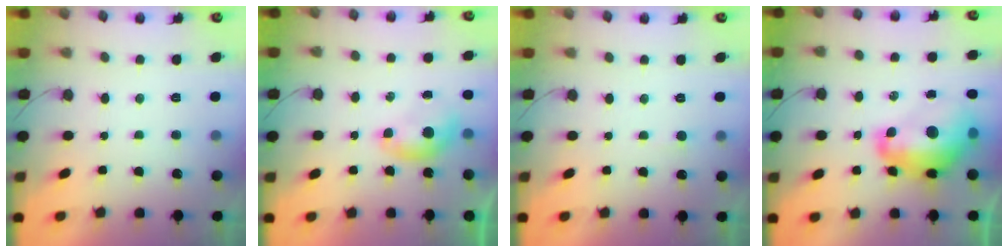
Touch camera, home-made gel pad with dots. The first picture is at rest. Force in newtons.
{"total": 5.6, "press": 5.5, "slide": 1.1}
{"total": 2.9, "press": 2.9, "slide": 0.3}
{"total": 15.9, "press": 15.9, "slide": 1.3}